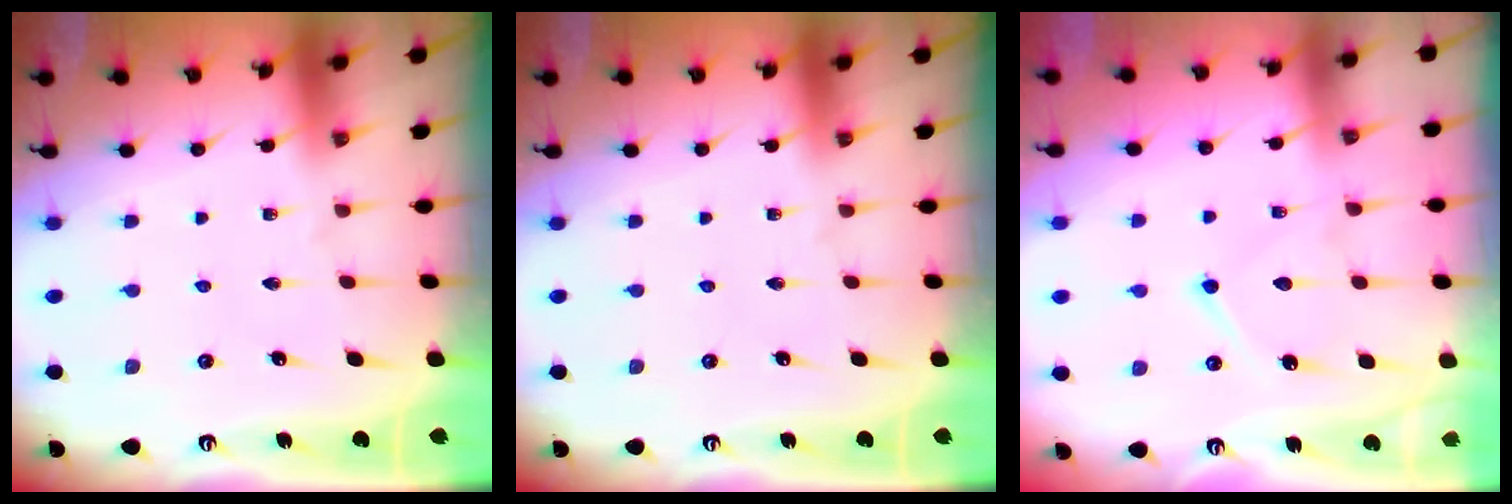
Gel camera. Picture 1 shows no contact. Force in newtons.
{"total": 0.0}
{"total": 9.7, "press": 9.6, "slide": 0.8}